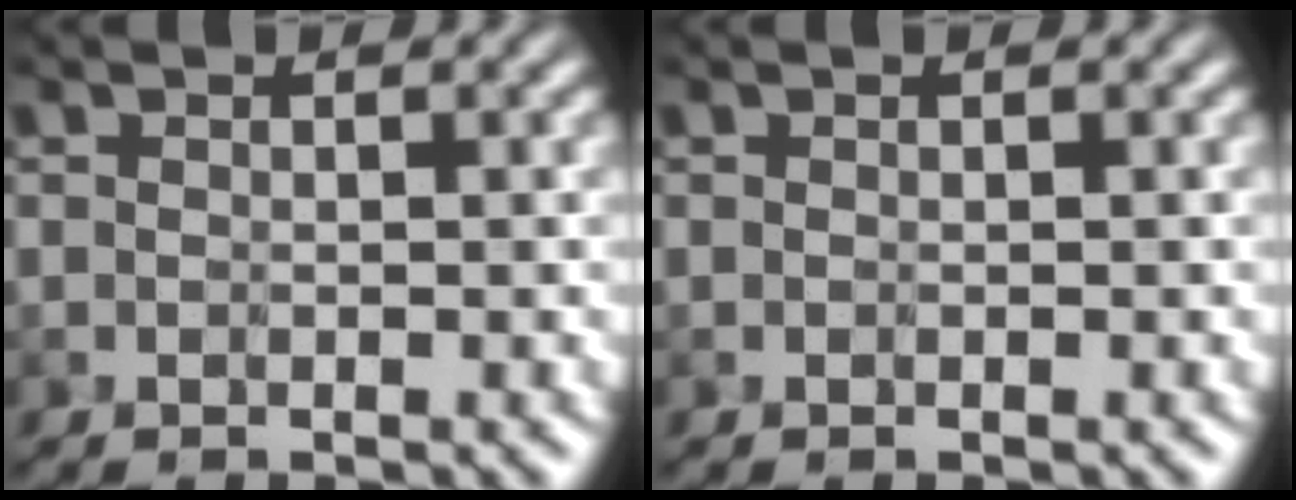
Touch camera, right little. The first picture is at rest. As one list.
[{"total": 0.0}]